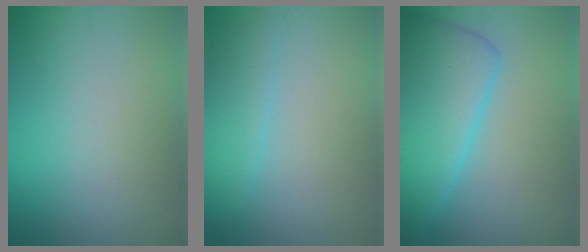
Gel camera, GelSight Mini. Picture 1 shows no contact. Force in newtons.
{"total": 2.2, "press": 2.2, "slide": 0.1}
{"total": 7.5, "press": 7.5, "slide": 0.3}